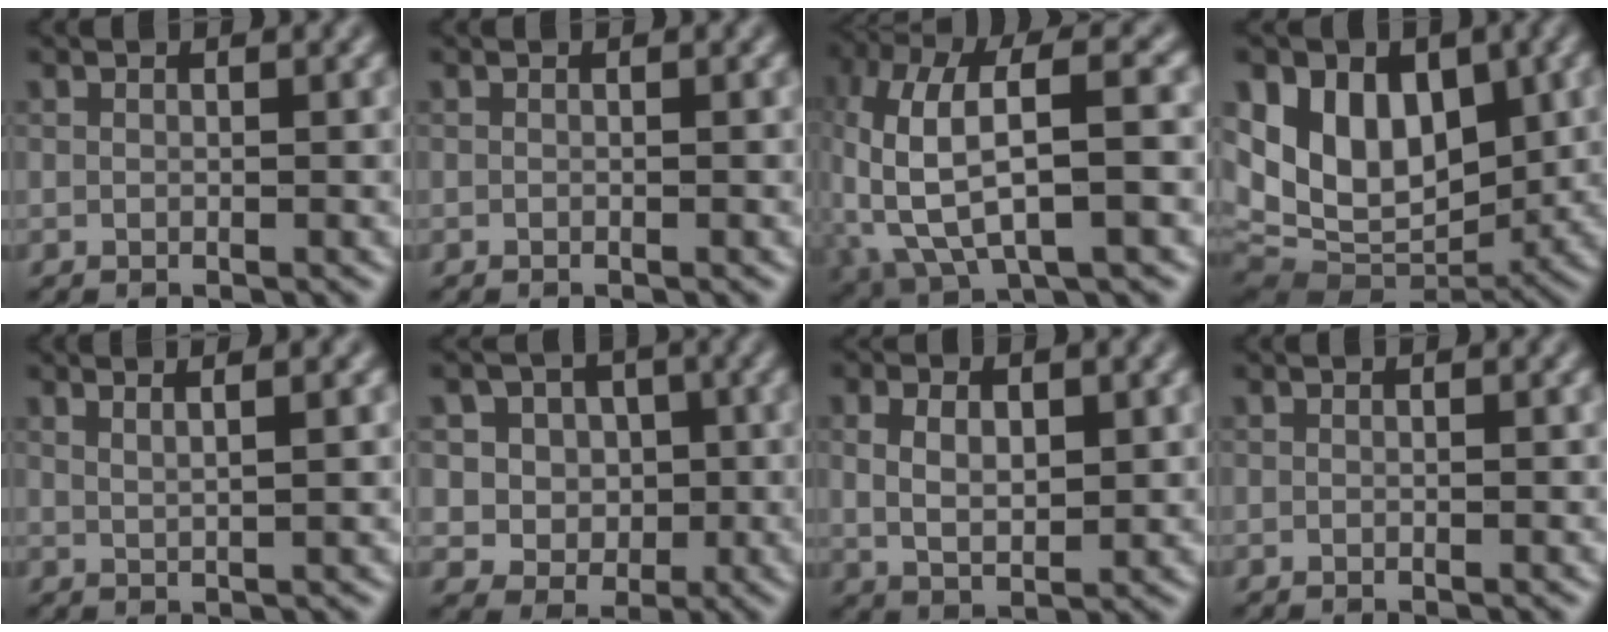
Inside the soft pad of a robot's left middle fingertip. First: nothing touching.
{"total": 0.0}
{"total": 9.0, "force": [-0.2, 3.7, 8.2], "torque": [-0.179, 0.011, -0.012]}
{"total": 9.3, "force": [2.7, 6.4, 6.2], "torque": [-0.099, -0.009, 0.040]}
{"total": 3.1, "force": [1.7, 1.1, 2.3], "torque": [-0.015, 0.009, 0.001]}
{"total": 6.4, "force": [1.9, 5.5, 2.7], "torque": [-0.035, 0.007, 0.025]}
{"total": 4.1, "force": [1.0, 2.3, 3.3], "torque": [-0.070, -0.002, 0.022]}
{"total": 0.0}